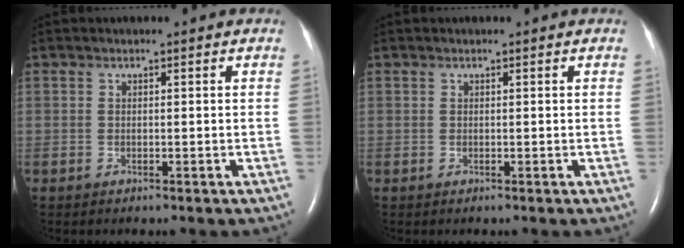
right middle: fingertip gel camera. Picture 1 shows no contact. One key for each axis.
{"total": 0.0}